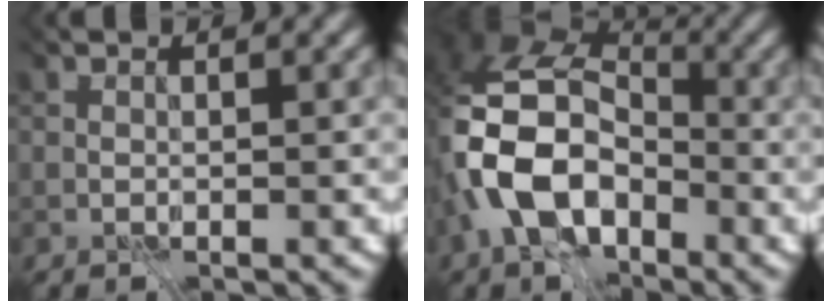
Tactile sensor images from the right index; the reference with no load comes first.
{"total": 9.4, "force": [-5.2, 5.4, 5.8], "torque": [-0.126, -0.015, -0.090]}